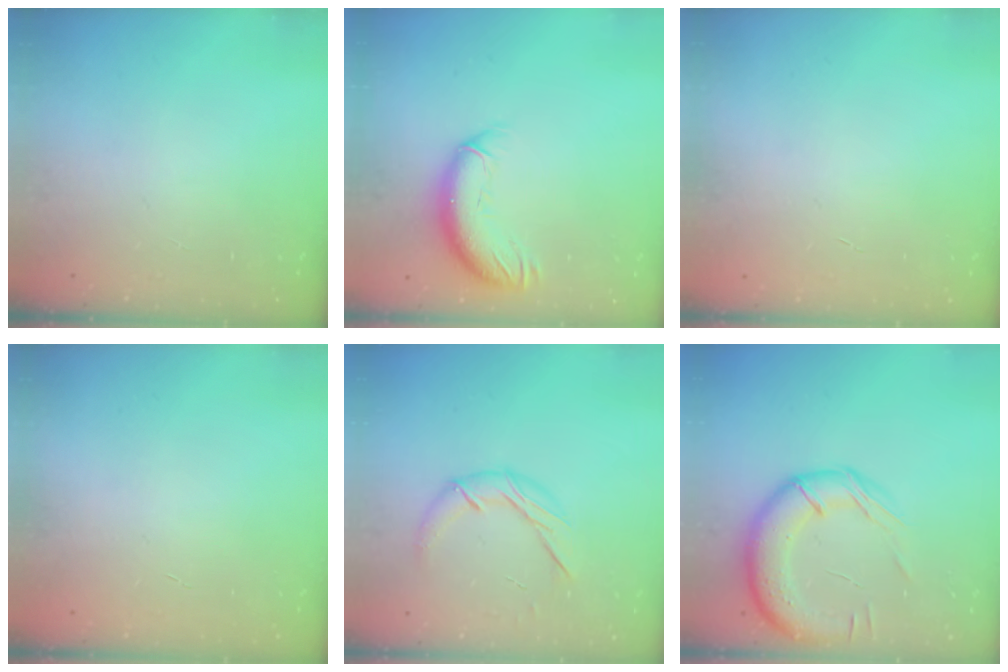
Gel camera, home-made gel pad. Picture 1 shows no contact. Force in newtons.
{"total": 11.7, "press": 11.5, "slide": 2.1}
{"total": 0.0}
{"total": 0.0}
{"total": 9.1, "press": 9.1, "slide": 0.6}
{"total": 16.7, "press": 16.5, "slide": 2.5}